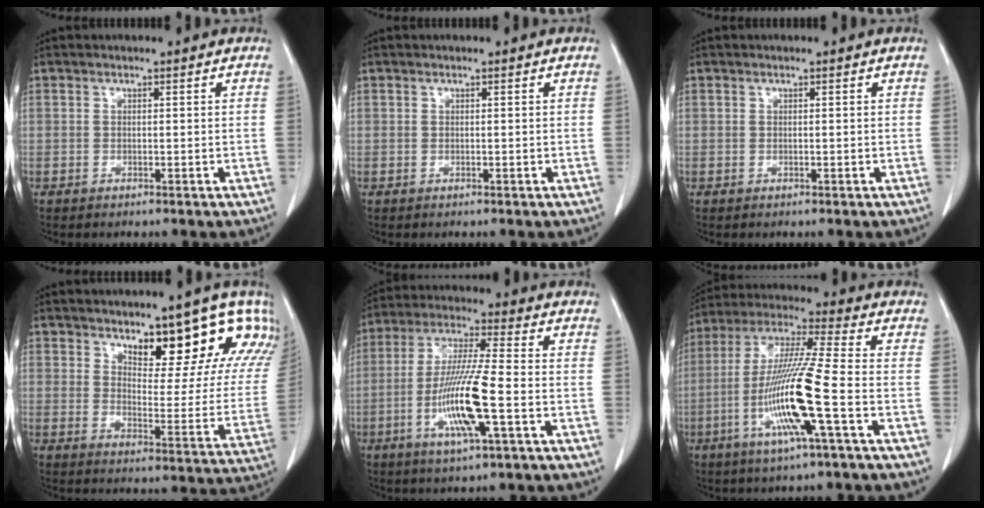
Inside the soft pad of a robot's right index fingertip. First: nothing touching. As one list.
[{"total": 0.0}, {"total": 0.0}, {"total": 18.7, "force": [13.5, 6.7, 11.1], "torque": [-0.128, -0.022, 0.169]}, {"total": 13.3, "force": [-3.7, 1.0, 12.7], "torque": [-0.257, -0.012, -0.072]}, {"total": 15.7, "force": [-4.8, -0.2, 14.9], "torque": [-0.307, -0.013, -0.097]}]